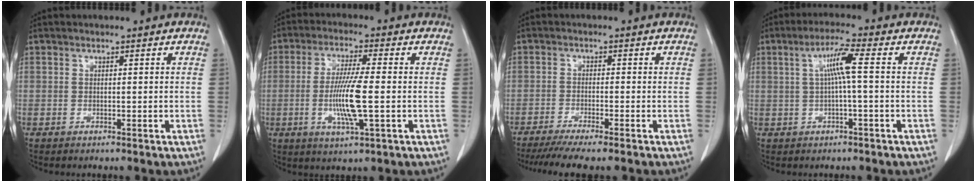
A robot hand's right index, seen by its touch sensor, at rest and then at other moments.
{"total": 9.0, "force": [-1.4, 0.4, 8.9], "torque": [-0.175, -0.010, -0.028]}
{"total": 7.9, "force": [-6.5, -0.1, 4.4], "torque": [-0.062, -0.016, -0.104]}
{"total": 5.1, "force": [0.6, -0.4, 5.1], "torque": [-0.095, 0.013, 0.013]}